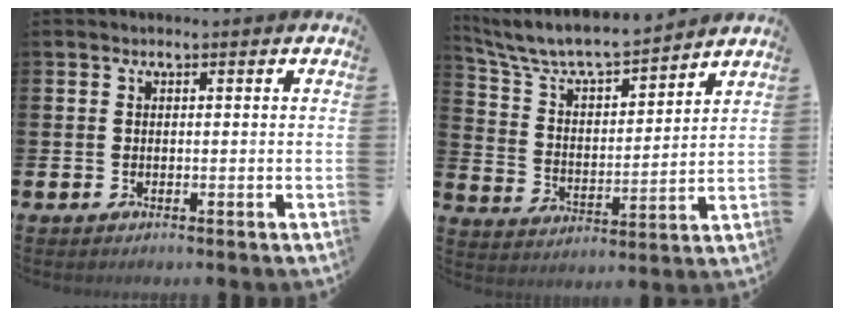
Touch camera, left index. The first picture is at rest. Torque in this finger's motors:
{"motor_torque": [1.00, -1.14, 0.22, 0.11]}